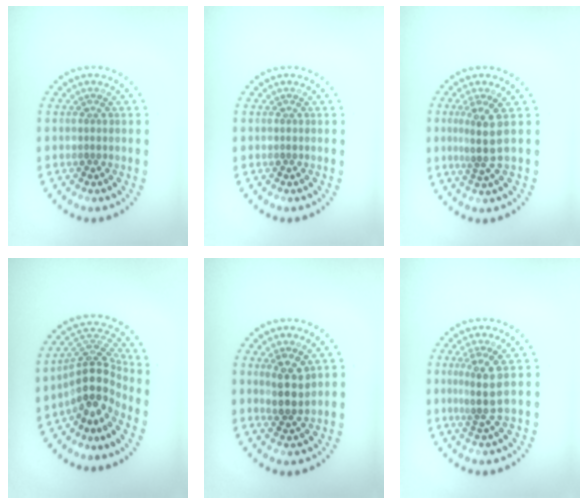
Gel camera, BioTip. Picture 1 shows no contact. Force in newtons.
{"total": 0.0}
{"total": 2.8, "press": 2.0, "slide": 2.0}
{"total": 4.8, "press": 3.6, "slide": 3.2}
{"total": 2.8, "press": 2.5, "slide": 1.3}
{"total": 2.8, "press": 2.0, "slide": 2.0}